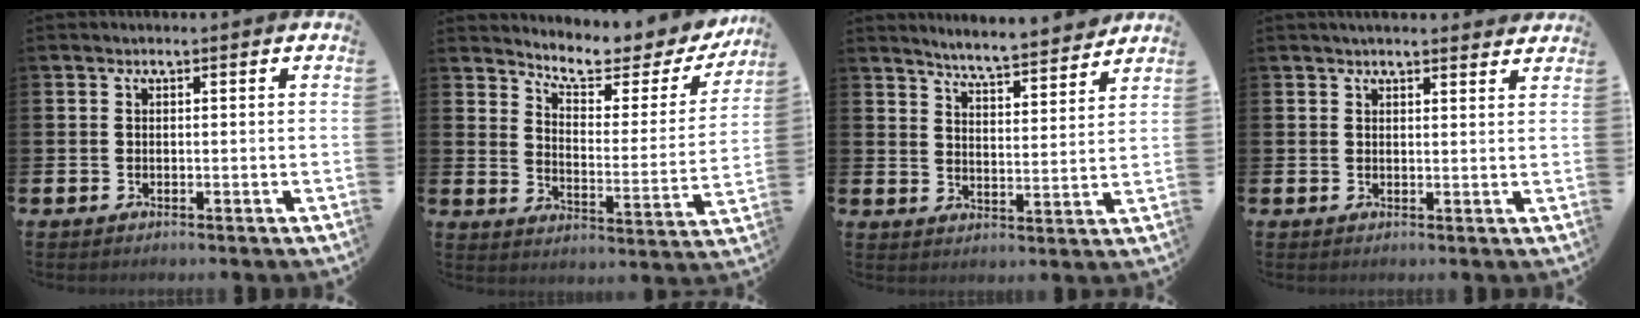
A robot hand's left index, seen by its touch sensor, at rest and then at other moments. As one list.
[{"total": 7.6, "force": [7.1, 1.6, 2.5], "torque": [-0.071, -0.050, 0.119]}, {"total": 5.8, "force": [5.7, -0.1, 0.9], "torque": [-0.036, -0.046, 0.098]}, {"total": 2.5, "force": [2.5, 0.3, 0.4], "torque": [-0.005, -0.013, 0.043]}]